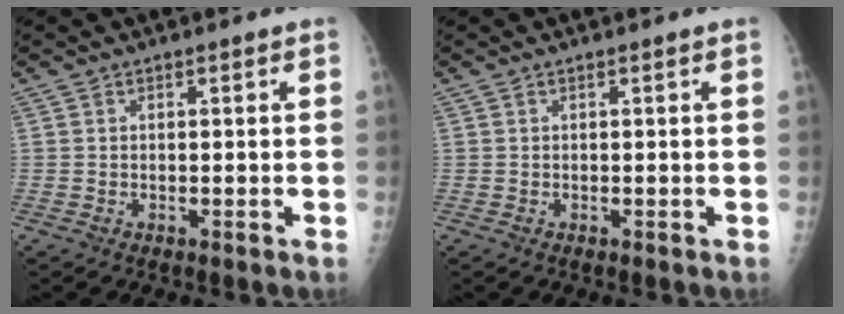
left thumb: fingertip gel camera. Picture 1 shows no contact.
{"total": 0.0}